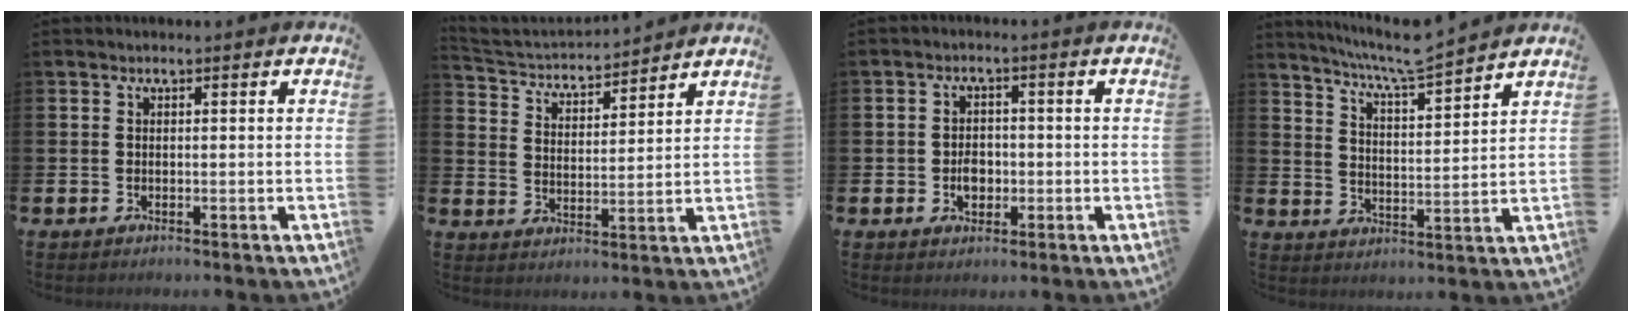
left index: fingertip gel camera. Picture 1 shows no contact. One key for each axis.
{"total": 3.8, "fx": 3.7, "fy": 1.1, "fz": 0.2, "tx": -0.025, "ty": -0.032, "tz": 0.059}
{"total": 2.9, "fx": -0.6, "fy": 2.2, "fz": 1.8, "tx": -0.020, "ty": -0.002, "tz": -0.017}
{"total": 7.3, "fx": 6.9, "fy": -0.1, "fz": 2.2, "tx": -0.066, "ty": -0.044, "tz": 0.121}